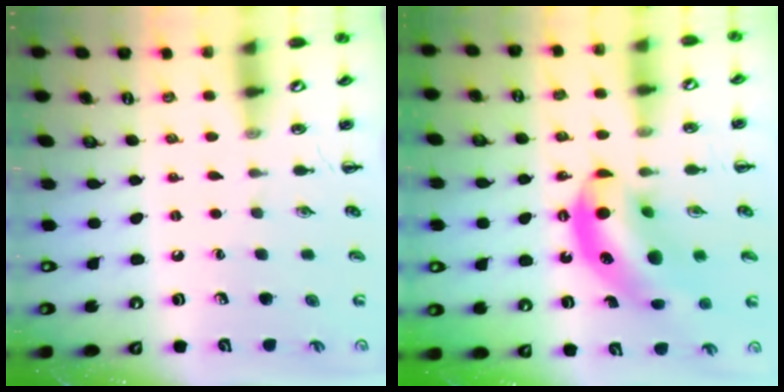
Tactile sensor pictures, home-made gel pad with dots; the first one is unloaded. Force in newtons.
{"total": 14.2, "press": 13.7, "slide": 3.6}